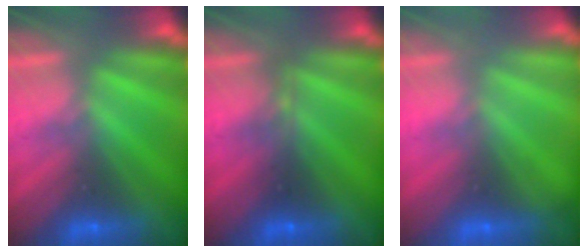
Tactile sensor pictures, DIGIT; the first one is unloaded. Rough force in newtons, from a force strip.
{"total": 2.2}
{"total": 2.1}